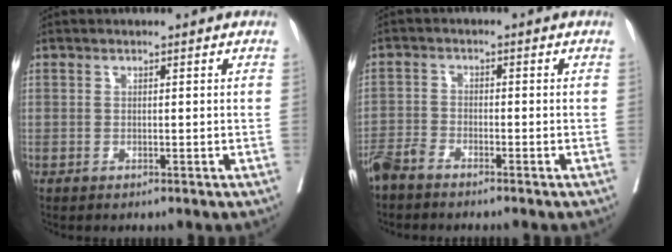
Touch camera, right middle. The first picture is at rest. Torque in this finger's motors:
{"motor_torque": [0.48, -0.45, 0.64, 0.13]}